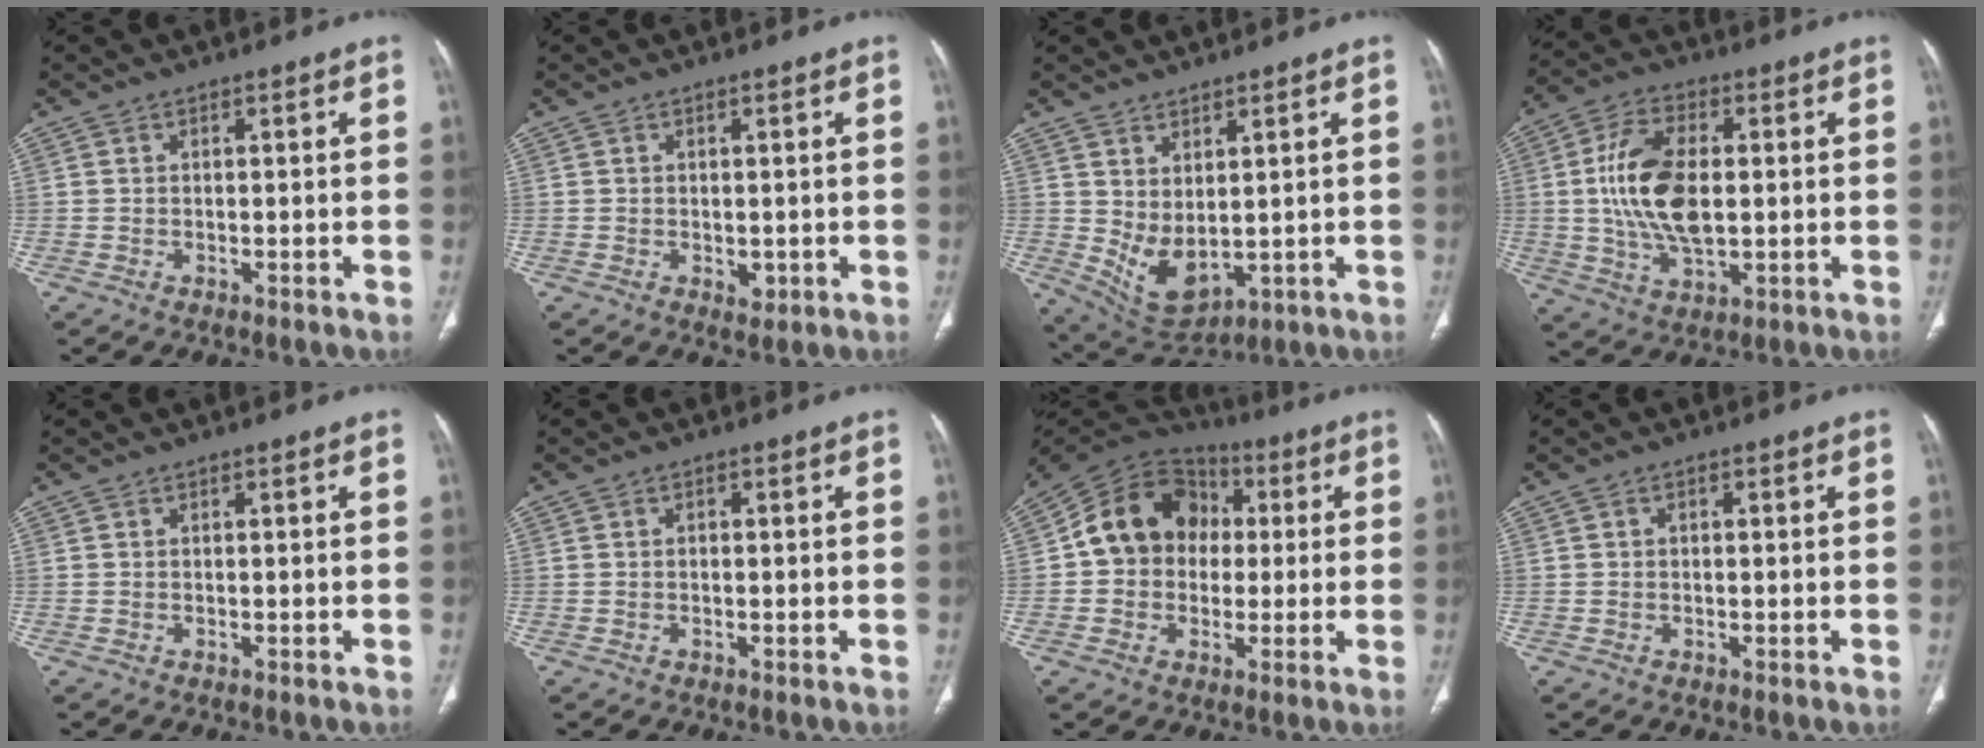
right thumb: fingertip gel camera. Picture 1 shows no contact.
{"total": 1.8, "force": [-0.2, 1.2, 1.4], "torque": [-0.012, -0.003, 0.003]}
{"total": 8.0, "force": [0.9, 4.3, 6.7], "torque": [-0.113, -0.020, 0.046]}
{"total": 14.4, "force": [0.8, 7.8, 12.1], "torque": [-0.231, 0.002, 0.016]}
{"total": 0.0}
{"total": 0.6, "force": [0.1, 0.4, 0.5], "torque": [-0.010, 0.001, 0.001]}
{"total": 14.9, "force": [1.4, 12.4, 8.1], "torque": [-0.106, 0.031, 0.015]}
{"total": 0.8, "force": [0.2, 0.5, 0.5], "torque": [-0.007, 0.005, 0.003]}